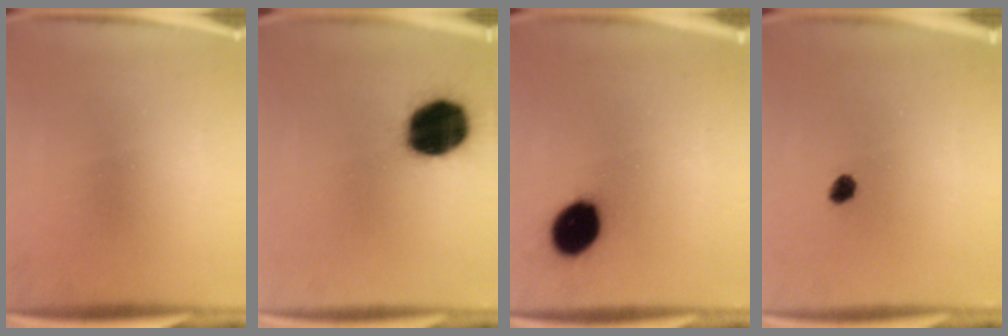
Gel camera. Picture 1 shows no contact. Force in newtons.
{"total": 18.5}
{"total": 11.4}
{"total": 2.2}